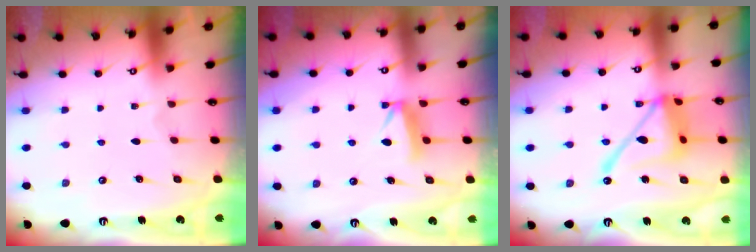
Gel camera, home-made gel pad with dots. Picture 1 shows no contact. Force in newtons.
{"total": 8.0, "press": 8.0, "slide": 0.4}
{"total": 17.0, "press": 17.0, "slide": 1.5}